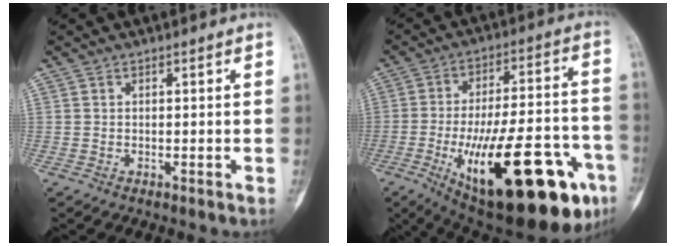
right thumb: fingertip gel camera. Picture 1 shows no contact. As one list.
[{"total": 31.6, "force": [-12.6, 11.0, 26.8], "torque": [-0.352, 0.031, -0.171]}]